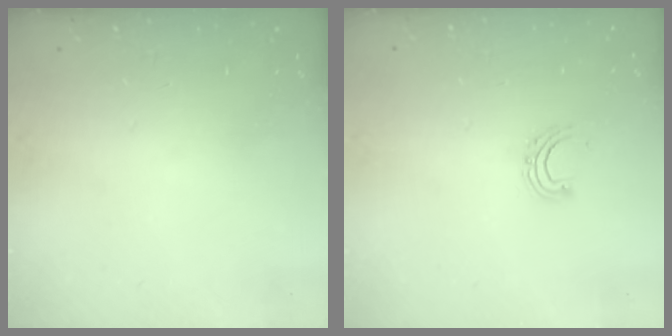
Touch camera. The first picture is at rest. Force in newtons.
{"total": 5.5, "press": 5.4, "slide": 1.1}